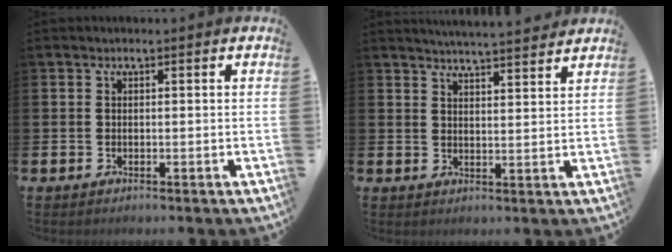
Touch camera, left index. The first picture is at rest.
{"total": 4.4, "force": [4.4, -0.6, 0.2], "torque": [-0.010, -0.028, 0.077]}